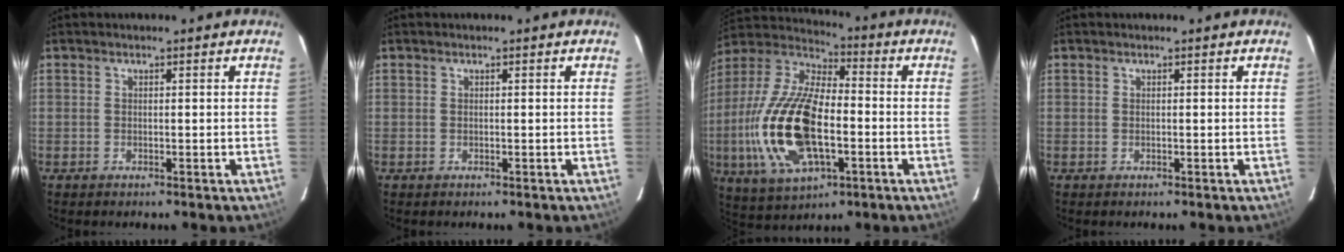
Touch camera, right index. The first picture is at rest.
{"total": 0.0}
{"total": 21.9, "force": [-4.4, 10.0, 19.0], "torque": [-0.408, -0.009, -0.078]}
{"total": 0.0}